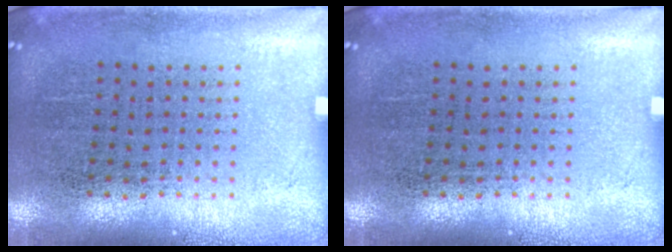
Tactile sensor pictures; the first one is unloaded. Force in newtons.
{"total": 0.0}